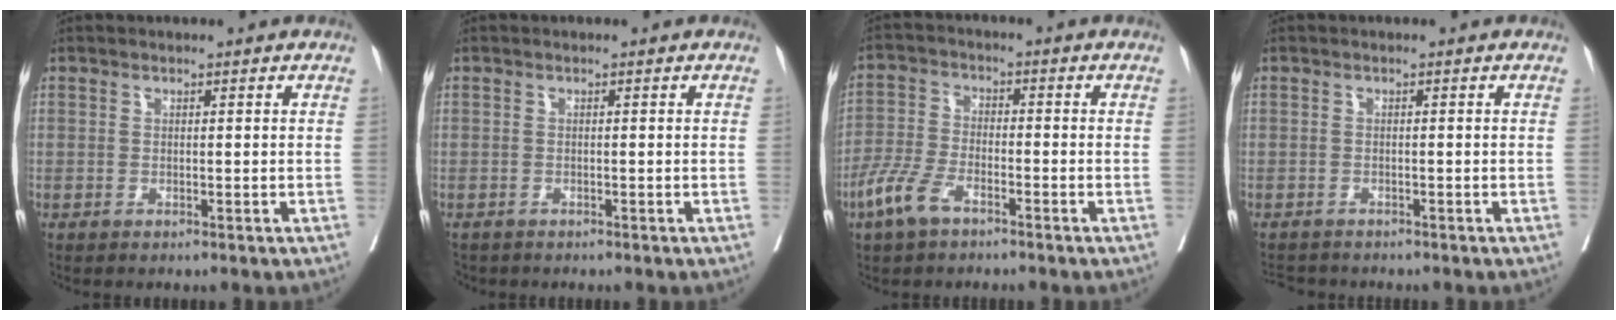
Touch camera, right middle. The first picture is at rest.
{"total": 1.8, "force": [-1.6, 0.9, 0.3], "torque": [-0.011, -0.003, -0.026]}
{"total": 6.3, "force": [-4.1, 2.4, 4.2], "torque": [-0.105, -0.007, -0.082]}
{"total": 3.2, "force": [-3.1, 0.9, 0.4], "torque": [-0.003, -0.008, -0.049]}